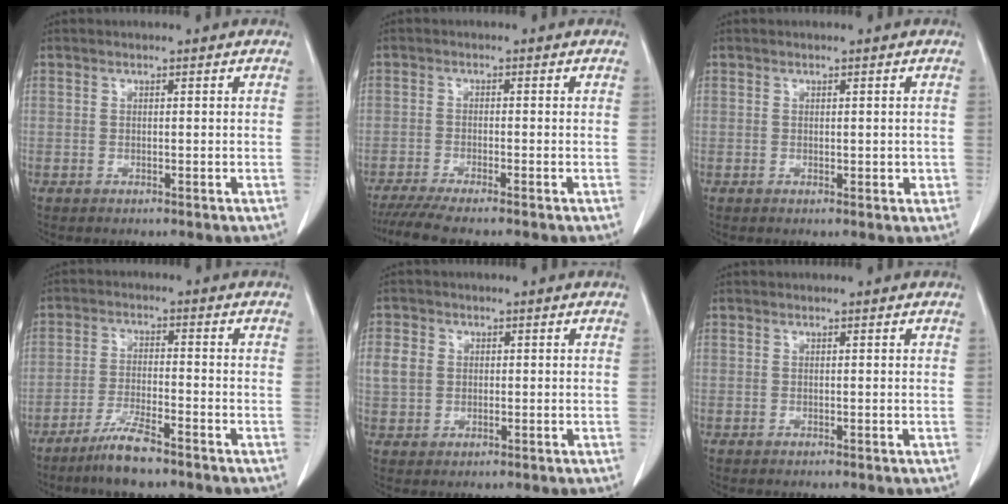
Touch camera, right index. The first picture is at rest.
{"total": 6.0, "force": [-5.0, -0.1, 3.3], "torque": [-0.050, -0.015, -0.086]}
{"total": 1.4, "force": [0.1, 0.9, 1.1], "torque": [-0.011, -0.002, 0.004]}
{"total": 6.0, "force": [-4.6, 0.6, 3.8], "torque": [-0.081, -0.011, -0.087]}
{"total": 4.4, "force": [0.7, 3.7, 2.2], "torque": [-0.050, 0.011, 0.014]}
{"total": 0.0}